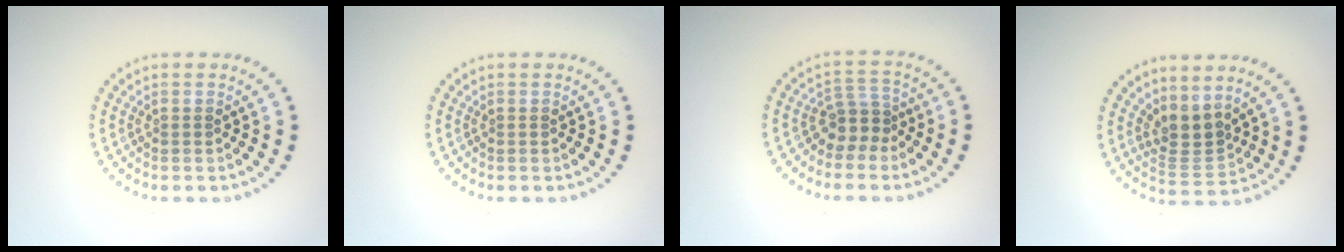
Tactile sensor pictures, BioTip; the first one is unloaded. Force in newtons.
{"total": 0.0}
{"total": 2.6, "press": 1.9, "slide": 1.8}
{"total": 2.8, "press": 2.0, "slide": 1.9}